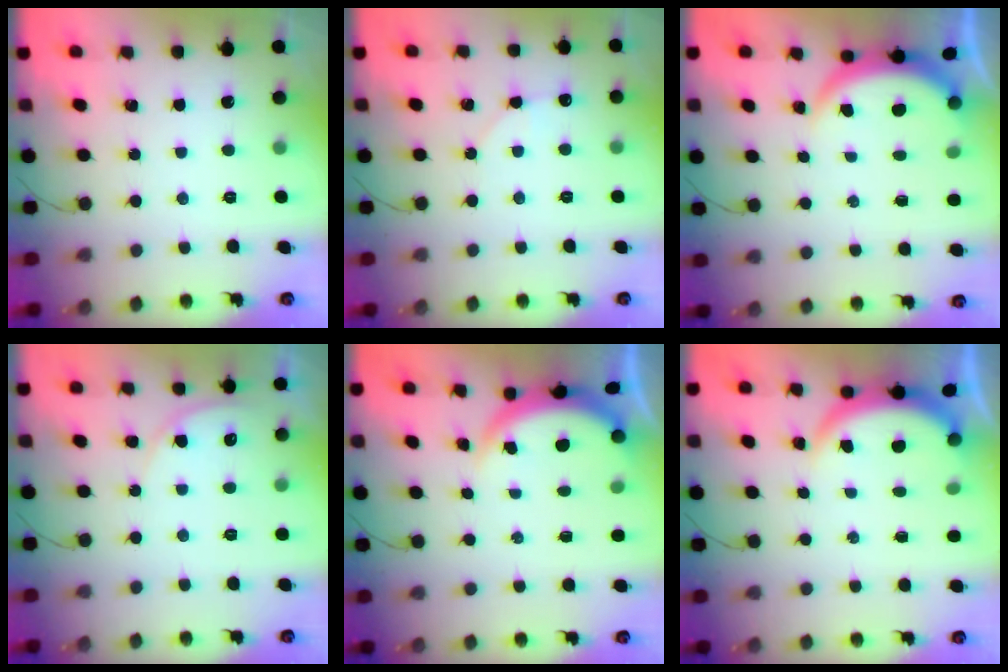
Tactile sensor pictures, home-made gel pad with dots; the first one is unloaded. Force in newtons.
{"total": 4.5, "press": 4.0, "slide": 2.2}
{"total": 3.9, "press": 3.9, "slide": 0.2}
{"total": 4.9, "press": 4.9, "slide": 0.4}
{"total": 4.0, "press": 3.7, "slide": 1.5}
{"total": 3.9, "press": 3.9, "slide": 0.2}